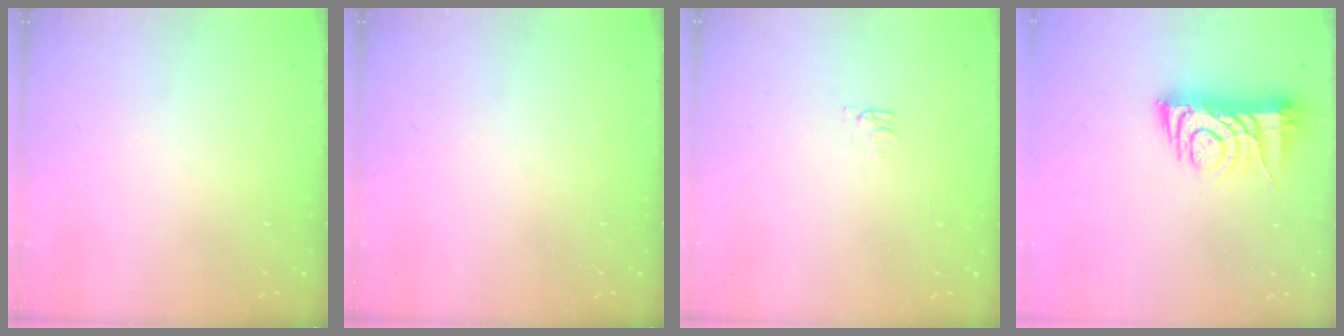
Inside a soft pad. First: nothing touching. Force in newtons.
{"total": 0.0}
{"total": 4.1, "press": 4.1, "slide": 0.6}
{"total": 8.4, "press": 8.3, "slide": 0.9}